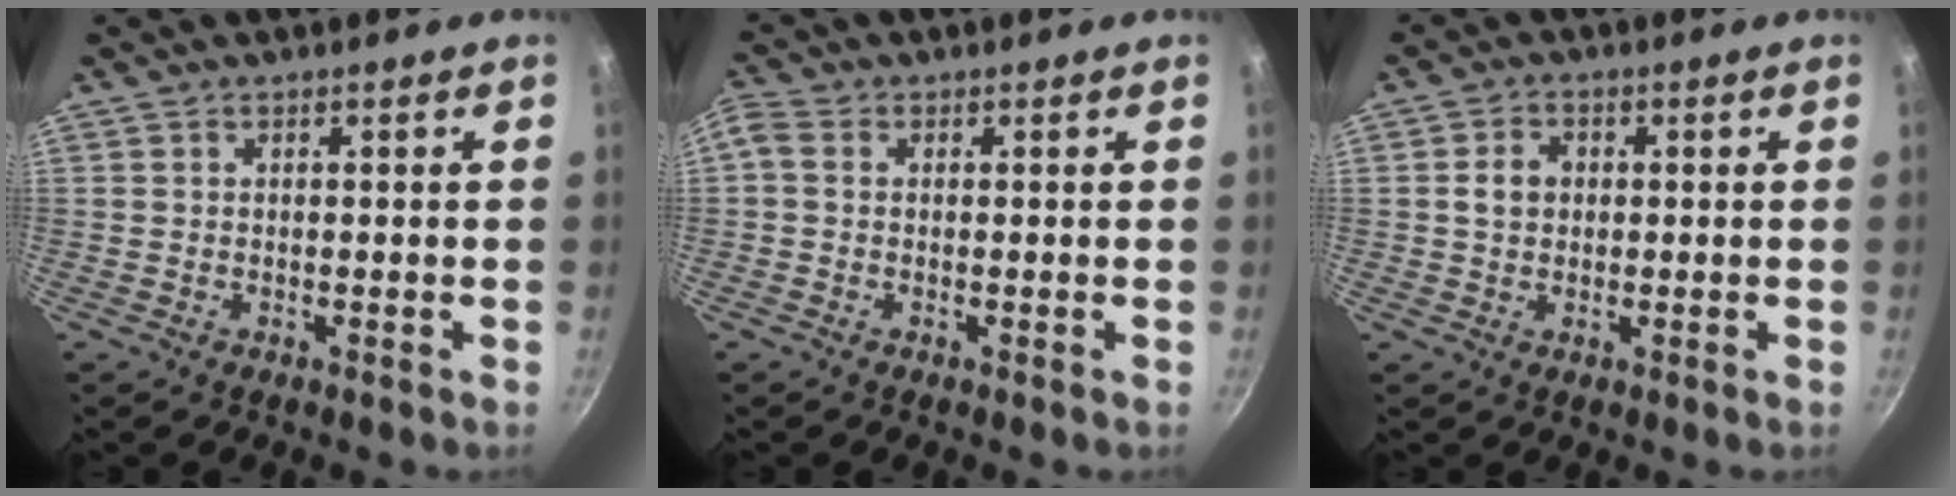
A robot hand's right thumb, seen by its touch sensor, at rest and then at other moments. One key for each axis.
{"total": 2.5, "fx": 0.1, "fy": 1.9, "fz": 1.7, "tx": -0.042, "ty": 0.010, "tz": -0.010}
{"total": 4.0, "fx": 0.3, "fy": 3.3, "fz": 2.3, "tx": -0.028, "ty": 0.008, "tz": 0.002}